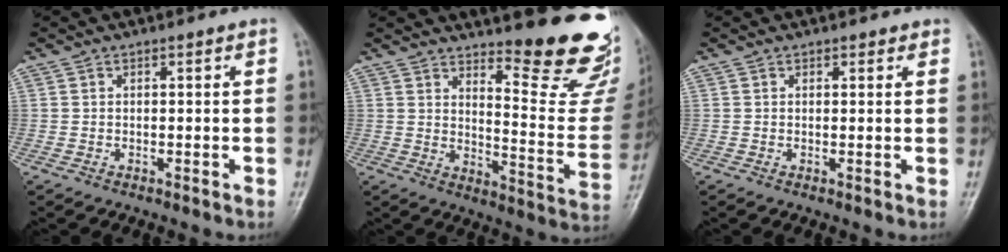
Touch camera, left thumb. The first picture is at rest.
{"total": 19.2, "force": [15.8, 3.8, 10.2], "torque": [-0.095, -0.163, 0.202]}
{"total": 1.0, "force": [0.8, 0.5, 0.2], "torque": [0.005, -0.006, 0.005]}